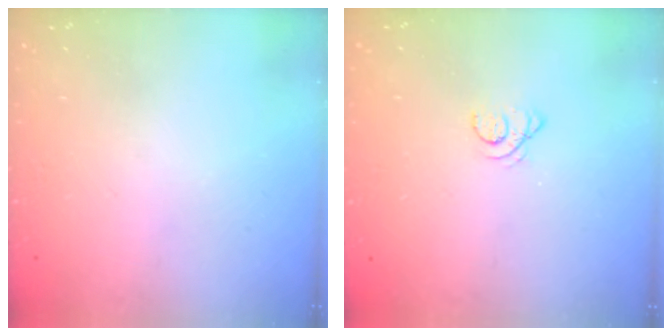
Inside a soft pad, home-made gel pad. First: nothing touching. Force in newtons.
{"total": 1.8, "press": 1.8, "slide": 0.2}